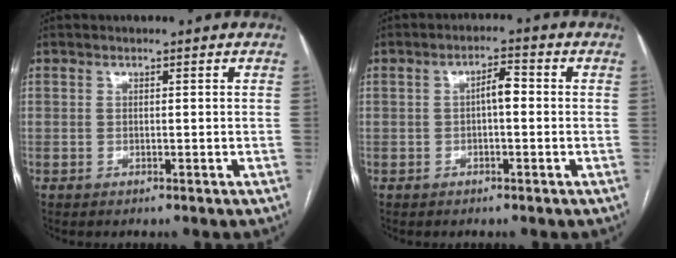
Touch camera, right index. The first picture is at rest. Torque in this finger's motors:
{"motor_torque": [0.58, 0.03, 0.17, 0.05]}